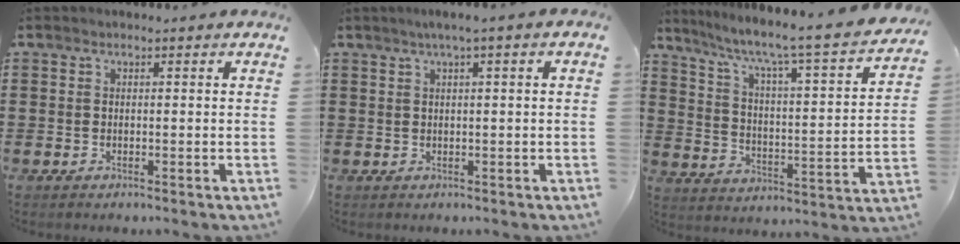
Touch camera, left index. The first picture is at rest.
{"total": 1.6, "force": [0.3, -0.1, 1.6], "torque": [-0.029, -0.003, 0.006]}
{"total": 5.2, "force": [4.0, -0.3, 3.3], "torque": [-0.084, -0.045, 0.054]}